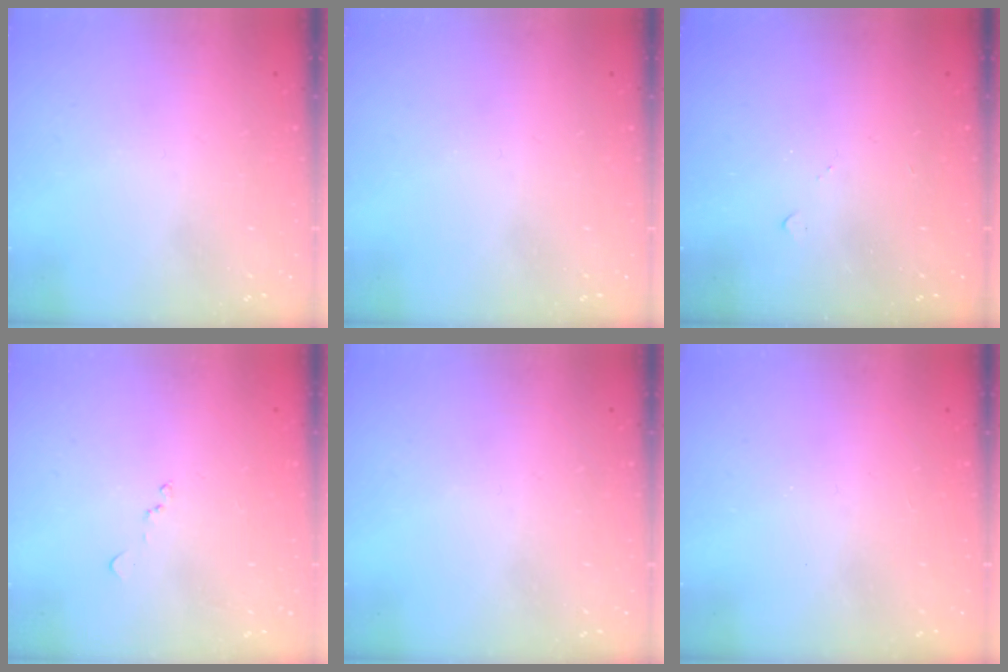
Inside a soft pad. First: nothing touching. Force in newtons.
{"total": 0.0}
{"total": 5.1, "press": 5.0, "slide": 0.6}
{"total": 9.5, "press": 9.5, "slide": 0.9}
{"total": 0.0}
{"total": 0.9, "press": 0.9, "slide": 0.2}